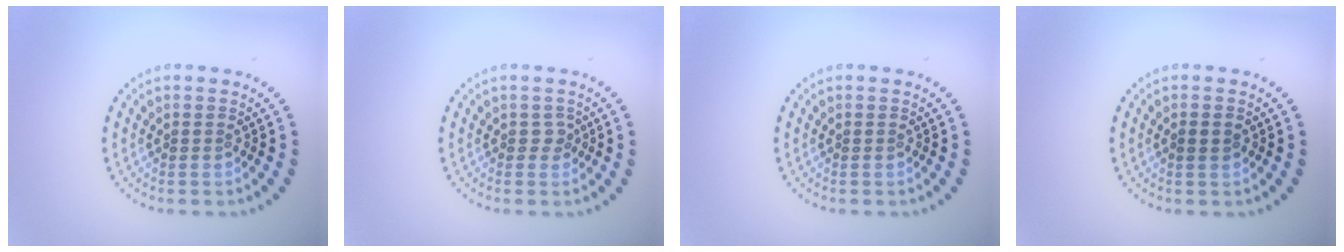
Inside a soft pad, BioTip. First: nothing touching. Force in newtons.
{"total": 0.9, "press": 0.6, "slide": 0.6}
{"total": 0.0}
{"total": 1.0, "press": 1.0, "slide": 0.2}